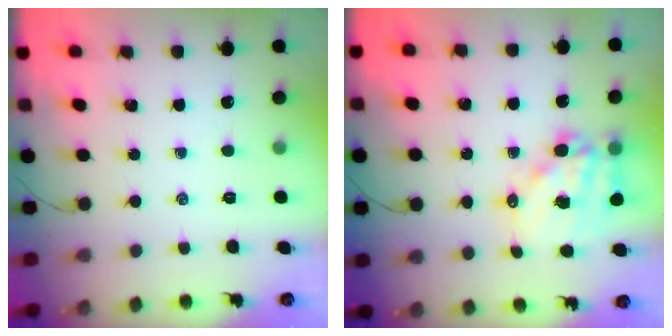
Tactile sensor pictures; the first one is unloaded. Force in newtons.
{"total": 14.4, "press": 14.0, "slide": 3.2}